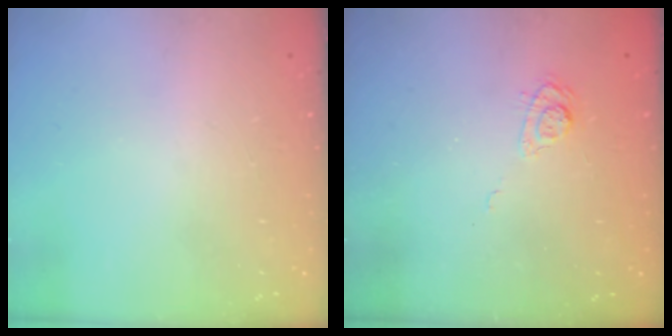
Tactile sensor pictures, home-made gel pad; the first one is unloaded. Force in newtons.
{"total": 4.9, "press": 4.7, "slide": 1.6}